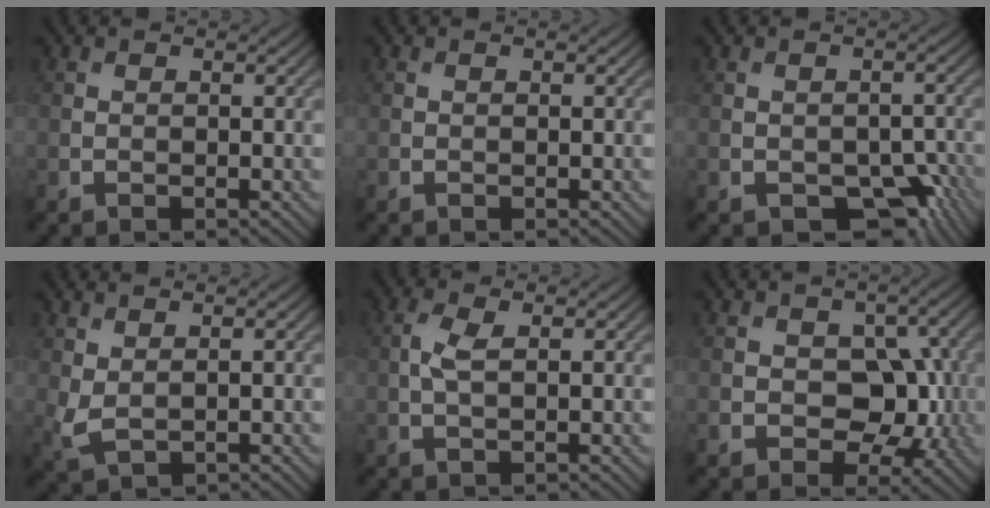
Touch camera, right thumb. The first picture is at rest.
{"total": 0.0}
{"total": 7.4, "force": [-3.7, 4.6, 4.4], "torque": [-0.059, -0.013, -0.046]}
{"total": 2.8, "force": [0.9, 1.4, 2.2], "torque": [-0.066, -0.002, 0.019]}
{"total": 2.4, "force": [0.4, 0.7, 2.2], "torque": [-0.055, 0.008, 0.006]}
{"total": 7.1, "force": [-0.7, 5.2, 4.8], "torque": [-0.056, -0.005, -0.015]}